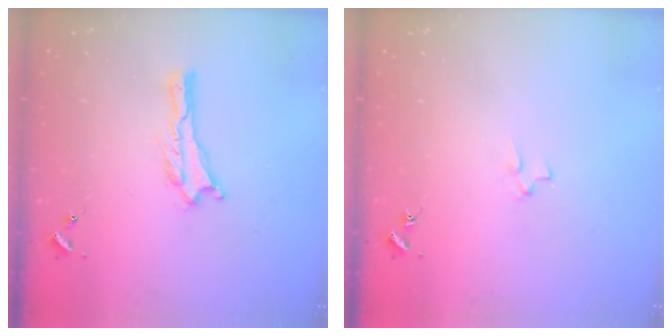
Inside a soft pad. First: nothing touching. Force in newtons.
{"total": 1.9, "press": 1.9, "slide": 0.2}